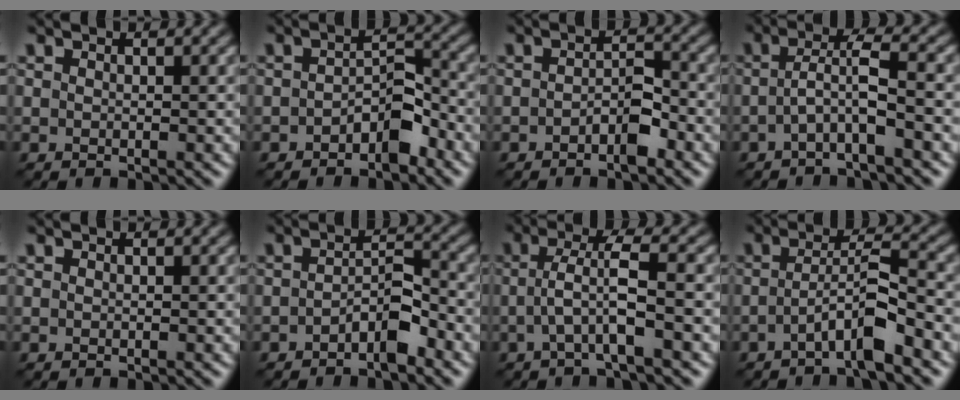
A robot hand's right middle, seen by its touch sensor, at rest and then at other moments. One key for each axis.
{"total": 3.8, "fx": -1.9, "fy": 1.9, "fz": 2.8, "tx": -0.042, "ty": 0.012, "tz": -0.033}
{"total": 2.8, "fx": -1.3, "fy": 1.1, "fz": 2.3, "tx": -0.034, "ty": 0.008, "tz": -0.024}
{"total": 3.7, "fx": -0.9, "fy": 0.5, "fz": 3.6, "tx": -0.069, "ty": 0.013, "tz": -0.026}
{"total": 0.0}
{"total": 3.4, "fx": -1.7, "fy": 1.2, "fz": 2.7, "tx": -0.043, "ty": 0.011, "tz": -0.033}
{"total": 4.2, "fx": -0.6, "fy": 0.5, "fz": 4.2, "tx": -0.083, "ty": 0.009, "tz": -0.016}
{"total": 4.6, "fx": -2.1, "fy": 0.7, "fz": 4.0, "tx": -0.069, "ty": 0.015, "tz": -0.043}